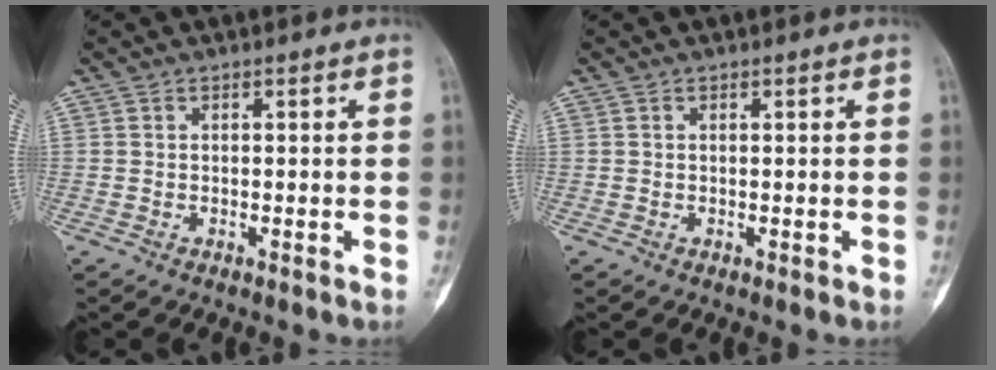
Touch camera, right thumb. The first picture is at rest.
{"total": 0.0}